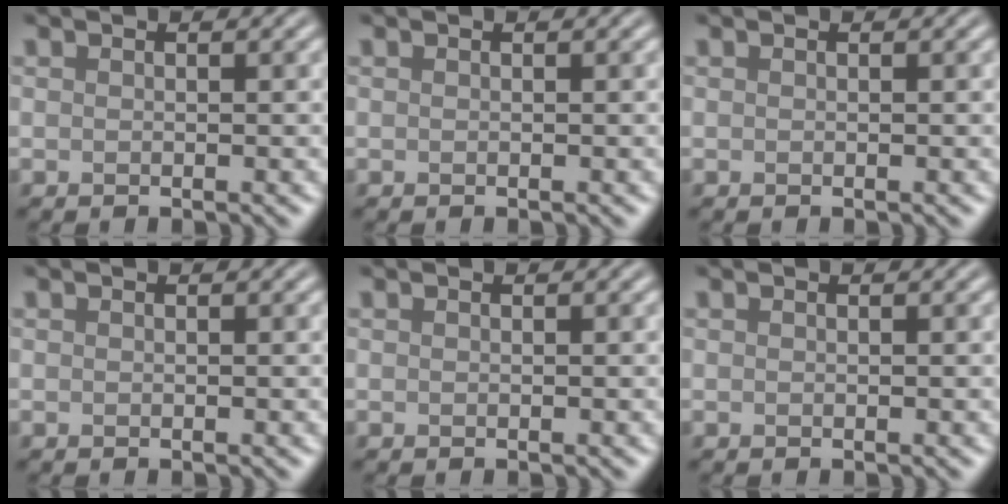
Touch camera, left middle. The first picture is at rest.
{"total": 0.0}
{"total": 0.0}
{"total": 0.0}
{"total": 0.0}
{"total": 0.0}